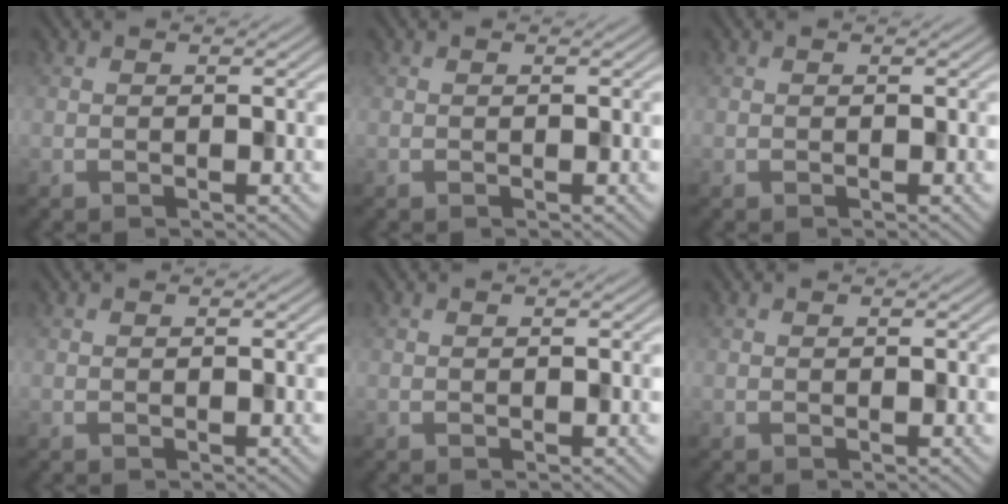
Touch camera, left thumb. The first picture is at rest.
{"total": 0.0}
{"total": 0.0}
{"total": 0.0}
{"total": 0.0}
{"total": 0.0}